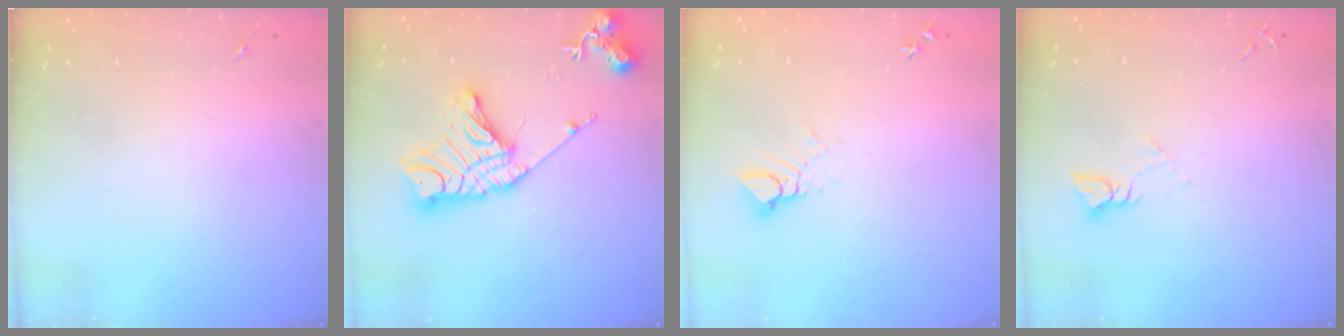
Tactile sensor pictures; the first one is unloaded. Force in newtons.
{"total": 19.1, "press": 19.0, "slide": 1.8}
{"total": 4.0, "press": 3.9, "slide": 0.4}
{"total": 3.5, "press": 3.5, "slide": 0.3}